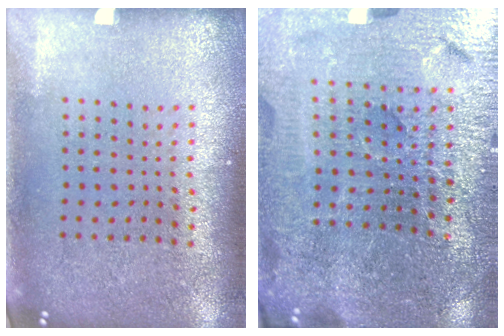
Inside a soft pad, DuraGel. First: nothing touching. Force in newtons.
{"total": 4.4, "press": 4.2, "slide": 1.1}